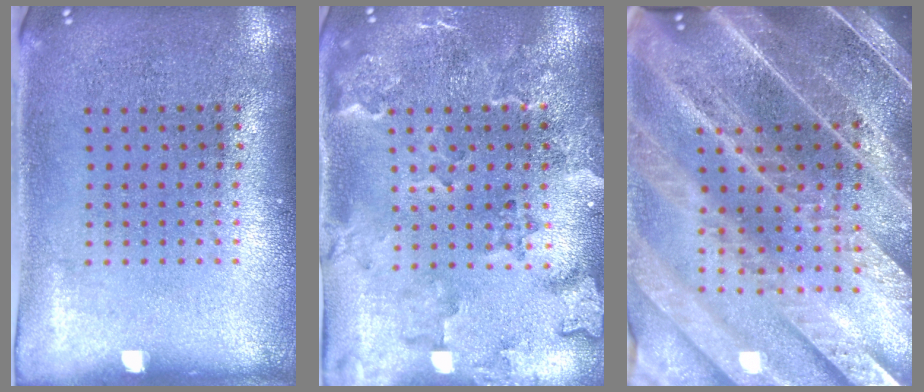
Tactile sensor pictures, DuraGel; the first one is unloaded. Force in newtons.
{"total": 2.5, "press": 2.2, "slide": 1.1}
{"total": 5.5, "press": 4.6, "slide": 2.9}